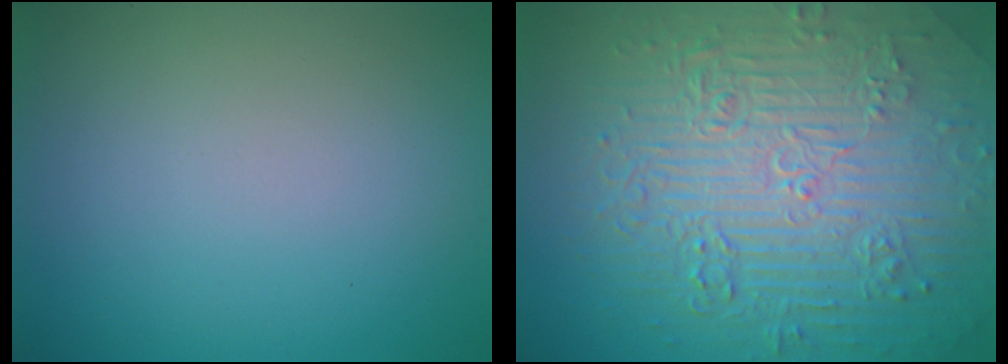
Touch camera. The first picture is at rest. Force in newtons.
{"total": 11.0, "press": 7.4, "slide": 8.2}